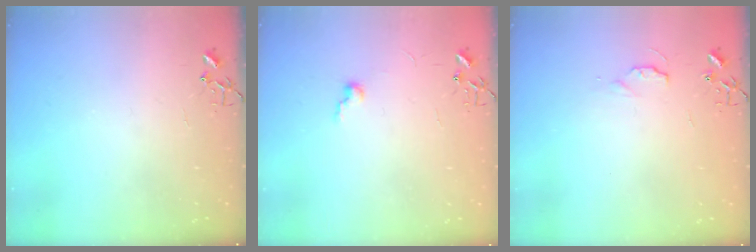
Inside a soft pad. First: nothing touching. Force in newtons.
{"total": 6.2, "press": 6.2, "slide": 0.8}
{"total": 3.6, "press": 3.6, "slide": 0.4}